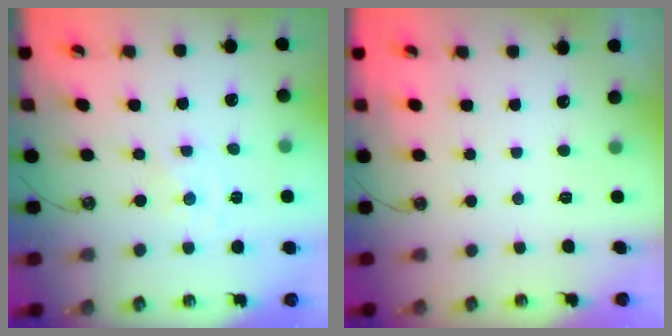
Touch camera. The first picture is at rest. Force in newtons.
{"total": 0.0}